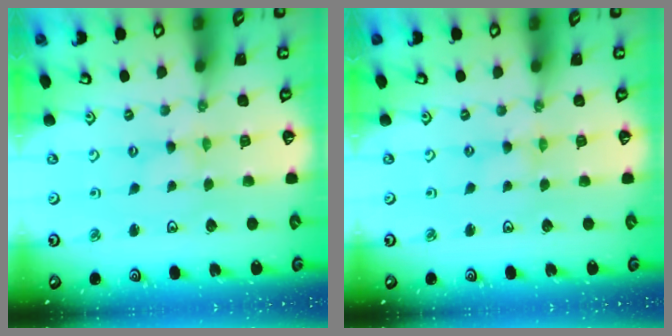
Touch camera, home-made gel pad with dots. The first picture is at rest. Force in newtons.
{"total": 0.0}